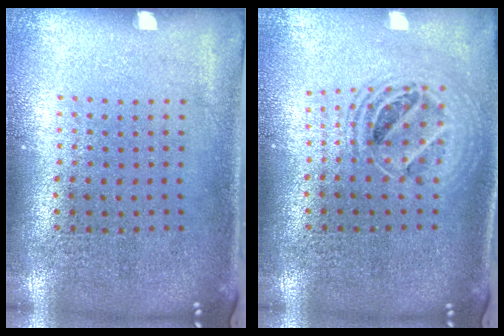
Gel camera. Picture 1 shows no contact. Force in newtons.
{"total": 1.7, "press": 1.4, "slide": 0.9}